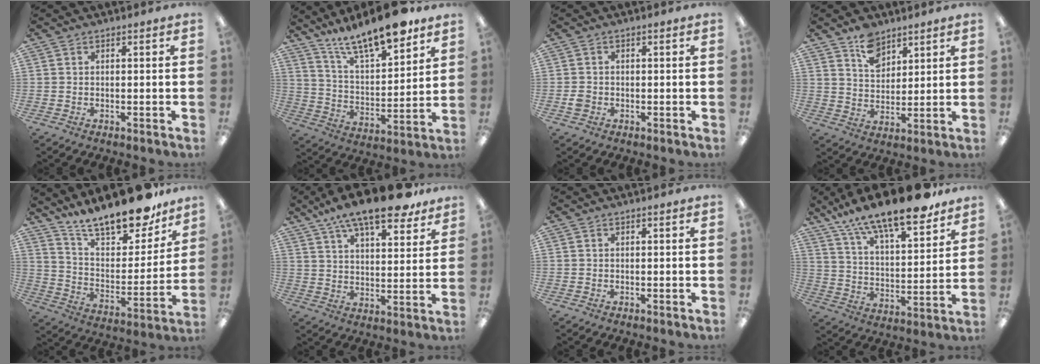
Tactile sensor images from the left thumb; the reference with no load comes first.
{"total": 17.6, "force": [14.3, 4.7, 9.1], "torque": [-0.156, -0.089, 0.243]}
{"total": 1.8, "force": [-0.5, 1.5, 0.8], "torque": [-0.015, 0.004, -0.010]}
{"total": 6.8, "force": [5.0, 3.9, 2.4], "torque": [-0.033, -0.024, 0.091]}
{"total": 19.8, "force": [16.6, 6.2, 8.8], "torque": [-0.151, -0.110, 0.289]}
{"total": 15.2, "force": [11.8, 4.2, 8.6], "torque": [-0.147, -0.064, 0.203]}
{"total": 0.0}
{"total": 19.0, "force": [15.2, 5.2, 10.1], "torque": [-0.167, -0.106, 0.261]}